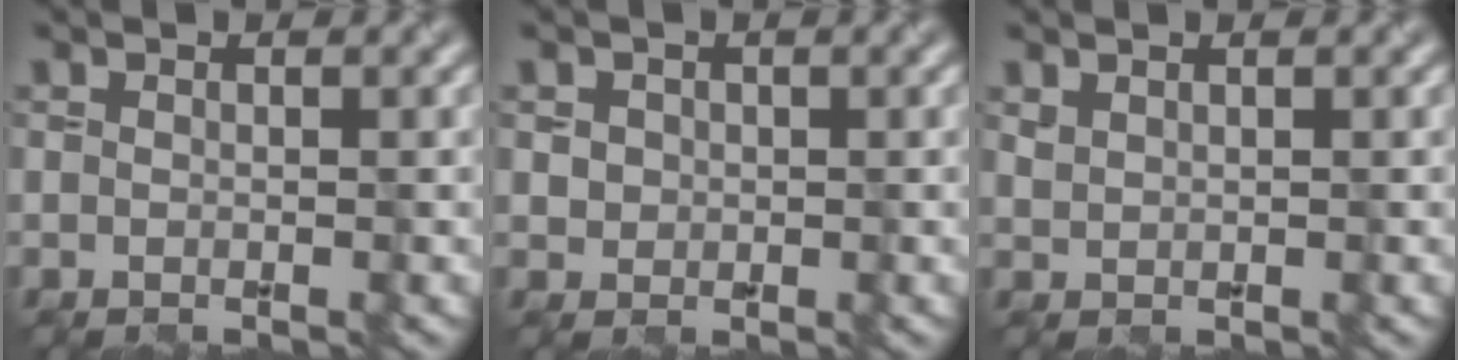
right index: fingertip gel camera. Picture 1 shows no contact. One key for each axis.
{"total": 1.3, "fx": 0.3, "fy": 1.2, "fz": 0.3, "tx": -0.006, "ty": -0.001, "tz": 0.018}
{"total": 0.8, "fx": 0.8, "fy": 0.3, "fz": 0.1, "tx": -0.007, "ty": -0.001, "tz": 0.021}